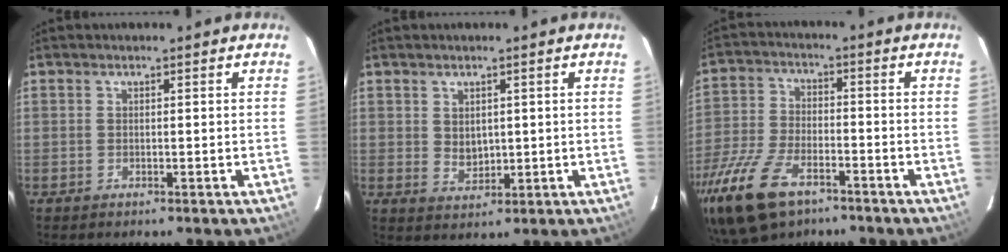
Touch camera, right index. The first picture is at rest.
{"total": 3.5, "force": [0.9, 2.7, 2.1], "torque": [-0.032, 0.000, 0.023]}
{"total": 18.5, "force": [-11.5, 9.1, 11.2], "torque": [-0.274, -0.037, -0.216]}